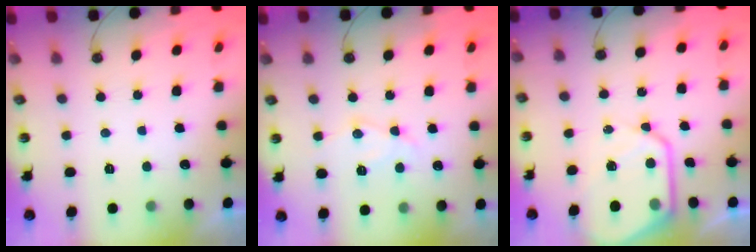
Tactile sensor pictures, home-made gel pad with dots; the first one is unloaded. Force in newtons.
{"total": 11.0, "press": 10.9, "slide": 0.7}
{"total": 13.5, "press": 13.4, "slide": 1.3}